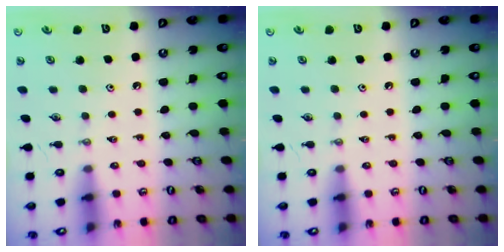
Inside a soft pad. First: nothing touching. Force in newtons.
{"total": 0.0}